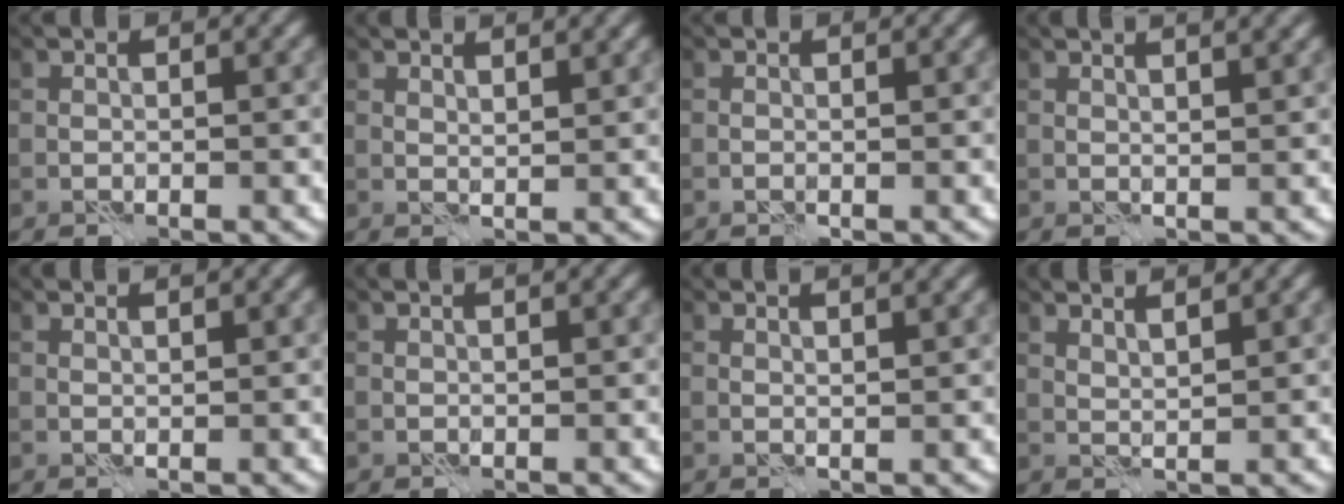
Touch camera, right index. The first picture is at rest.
{"total": 2.4, "force": [2.0, 0.4, 1.4], "torque": [-0.019, 0.002, 0.024]}
{"total": 0.0}
{"total": 5.0, "force": [3.0, 1.7, 3.5], "torque": [-0.028, 0.031, 0.015]}
{"total": 1.0, "force": [0.9, -0.1, 0.4], "torque": [-0.012, -0.005, 0.013]}
{"total": 2.0, "force": [1.4, 0.4, 1.3], "torque": [-0.012, 0.006, 0.007]}
{"total": 2.8, "force": [1.9, 0.7, 2.0], "torque": [-0.017, 0.008, 0.013]}
{"total": 3.0, "force": [2.3, 0.5, 1.8], "torque": [-0.022, 0.008, 0.023]}